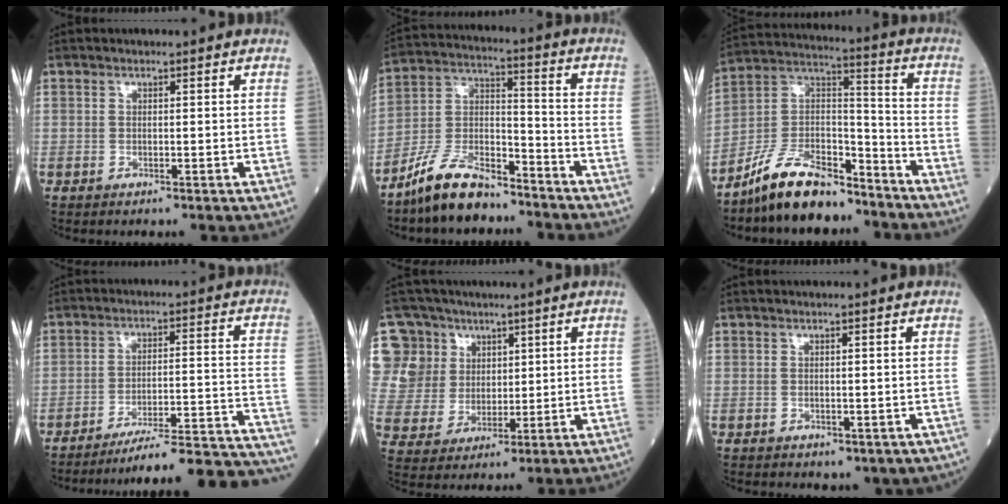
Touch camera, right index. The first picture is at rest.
{"total": 11.5, "force": [-9.6, 3.4, 5.3], "torque": [-0.105, 0.013, -0.186]}
{"total": 13.3, "force": [-11.2, 4.3, 5.8], "torque": [-0.106, 0.030, -0.208]}
{"total": 23.7, "force": [-22.6, -1.3, 7.1], "torque": [-0.030, -0.002, -0.302]}
{"total": 15.3, "force": [6.6, 13.7, 2.2], "torque": [-0.086, 0.058, 0.144]}
{"total": 2.7, "force": [-1.2, 1.7, 1.7], "torque": [-0.022, 0.002, -0.005]}